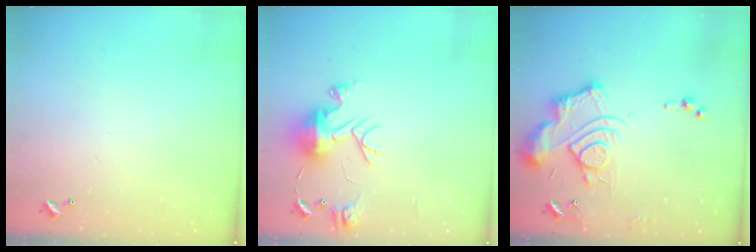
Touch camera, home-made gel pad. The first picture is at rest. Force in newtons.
{"total": 10.5, "press": 10.5, "slide": 1.0}
{"total": 14.1, "press": 14.1, "slide": 1.3}